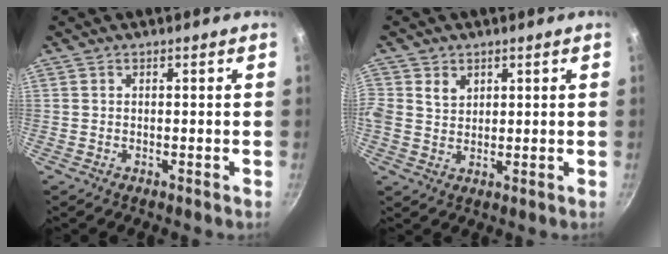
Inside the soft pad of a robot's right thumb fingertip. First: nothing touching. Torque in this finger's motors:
{"motor_torque": [-0.20, 0.46, 0.26, 0.44, 0.11]}